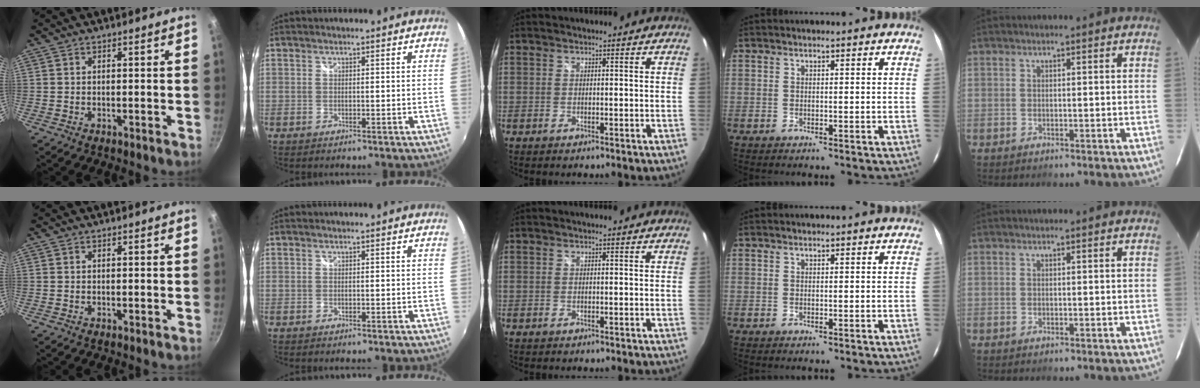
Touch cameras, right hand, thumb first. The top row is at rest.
{}